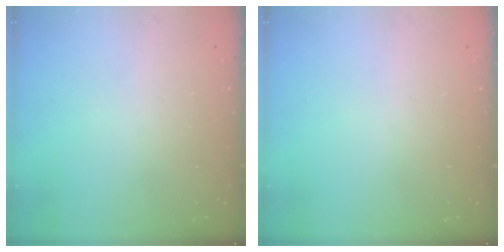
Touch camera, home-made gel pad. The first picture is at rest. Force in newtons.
{"total": 0.0}